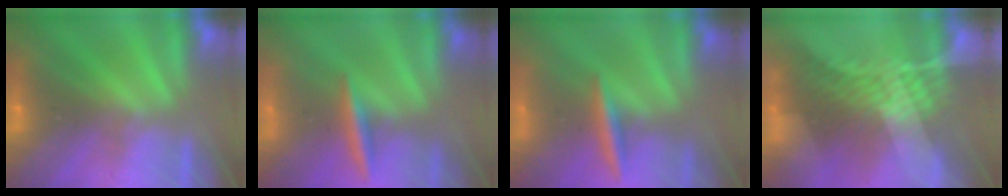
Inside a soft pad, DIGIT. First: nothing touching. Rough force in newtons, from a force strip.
{"total": 2.9}
{"total": 2.9}
{"total": 7.9}